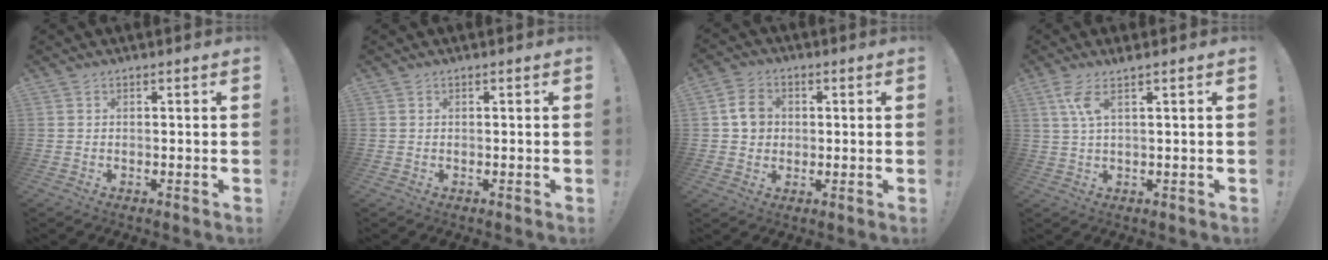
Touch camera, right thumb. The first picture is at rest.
{"total": 0.5, "force": [-0.2, -0.1, -0.5], "torque": [0.005, 0.002, -0.002]}
{"total": 7.1, "force": [1.1, 6.3, 3.2], "torque": [-0.044, 0.008, 0.025]}
{"total": 4.8, "force": [2.1, 0.4, 4.3], "torque": [-0.079, -0.008, 0.035]}